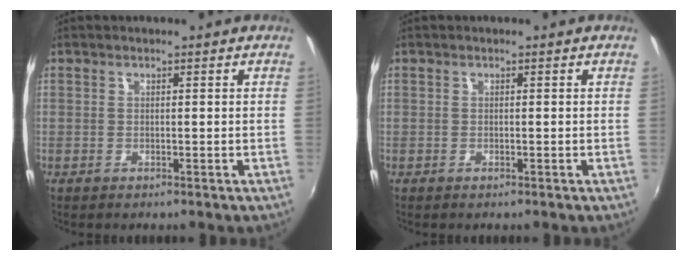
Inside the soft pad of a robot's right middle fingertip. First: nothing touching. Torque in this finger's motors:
{"motor_torque": [0.16, -0.10, 0.03, -0.01]}